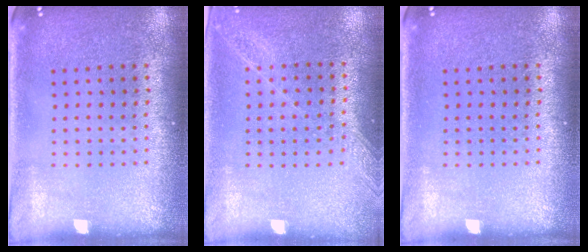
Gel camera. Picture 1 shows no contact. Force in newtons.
{"total": 1.2, "press": 1.2, "slide": 0.2}
{"total": 0.0}